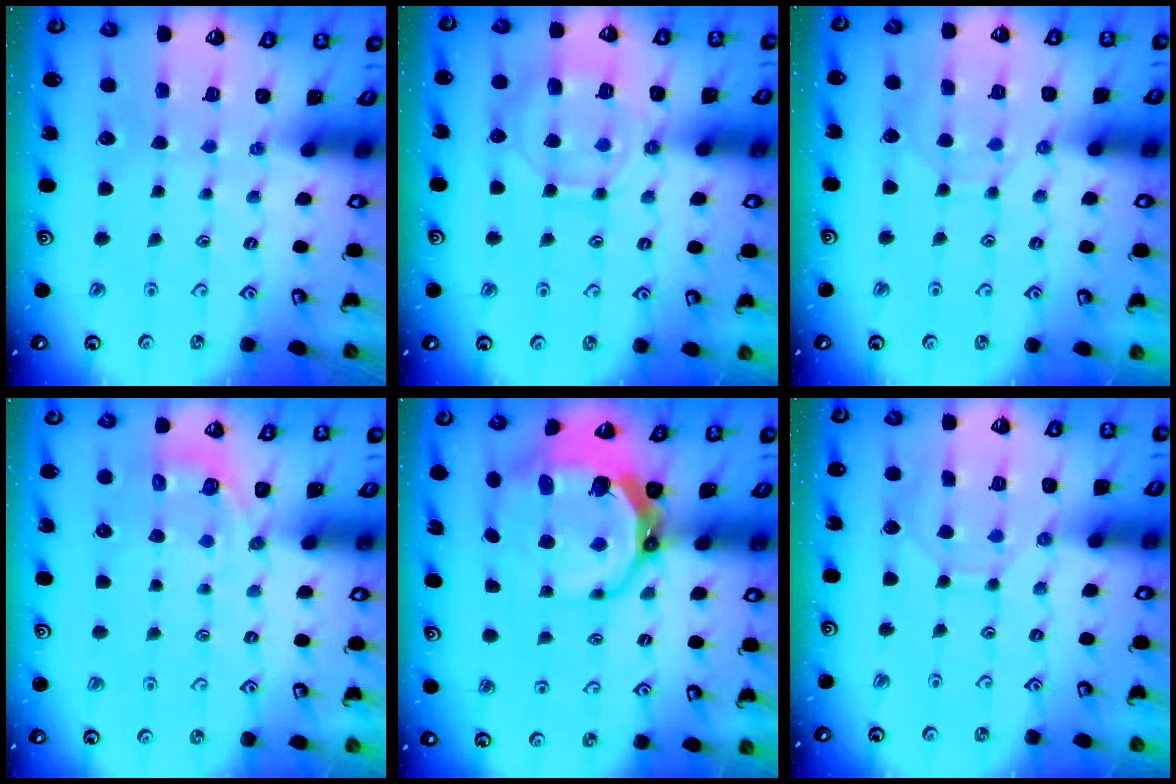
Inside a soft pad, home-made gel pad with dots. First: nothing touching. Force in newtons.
{"total": 11.2, "press": 11.2, "slide": 1.1}
{"total": 3.1, "press": 3.1, "slide": 0.4}
{"total": 3.3, "press": 2.6, "slide": 2.1}
{"total": 12.1, "press": 11.2, "slide": 4.6}
{"total": 6.5, "press": 6.5, "slide": 0.6}